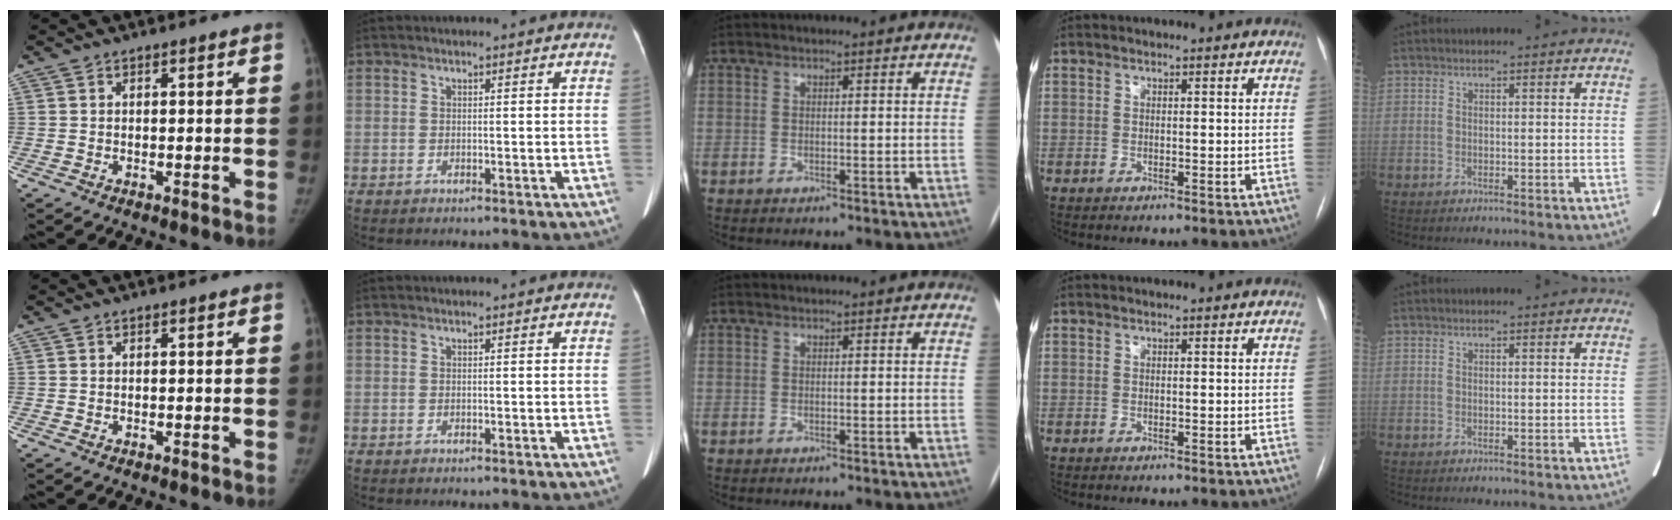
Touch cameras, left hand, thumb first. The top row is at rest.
{}